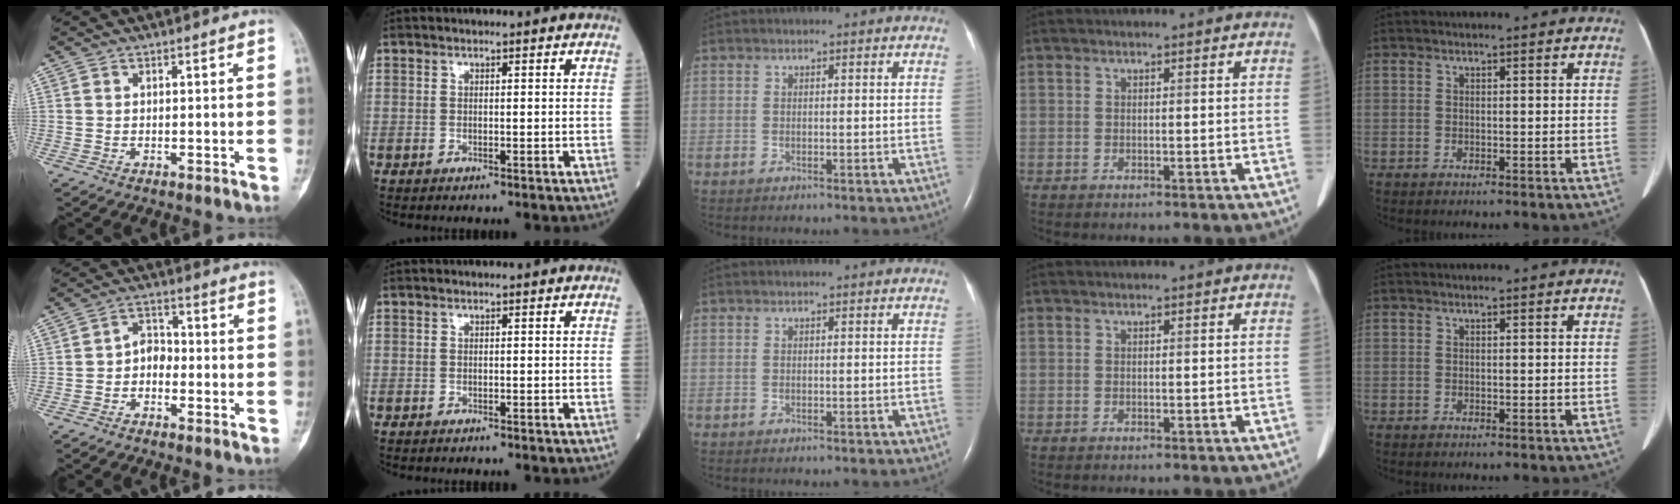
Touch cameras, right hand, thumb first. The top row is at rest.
{"thumb": {"total": 4.1, "force": [-1.4, 3.0, 2.4], "torque": [-0.021, 0.024, -0.039]}, "index": {"total": 0.6, "force": [-0.6, 0.1, 0.2], "torque": [-0.007, -0.001, -0.012]}}